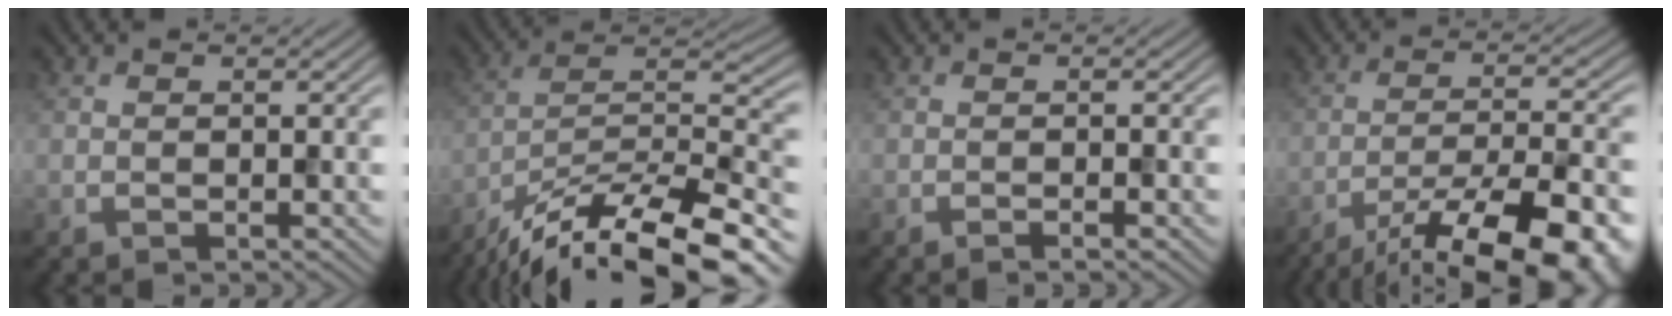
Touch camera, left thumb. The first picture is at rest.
{"total": 17.6, "force": [-13.6, 4.6, 10.1], "torque": [-0.180, -0.021, -0.226]}
{"total": 1.4, "force": [-0.8, 0.1, 1.2], "torque": [-0.015, 0.003, -0.017]}
{"total": 18.0, "force": [-13.0, 5.1, 11.5], "torque": [-0.142, -0.019, -0.180]}